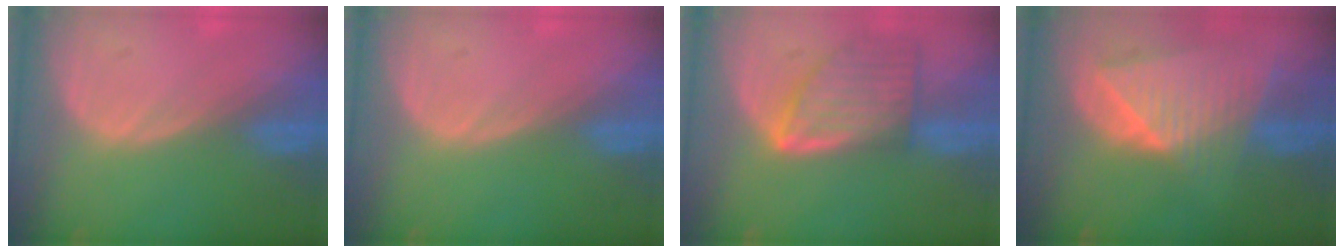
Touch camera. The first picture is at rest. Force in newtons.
{"total": 0.0}
{"total": 8.1, "press": 7.2, "slide": 3.6}
{"total": 9.0, "press": 7.9, "slide": 4.3}